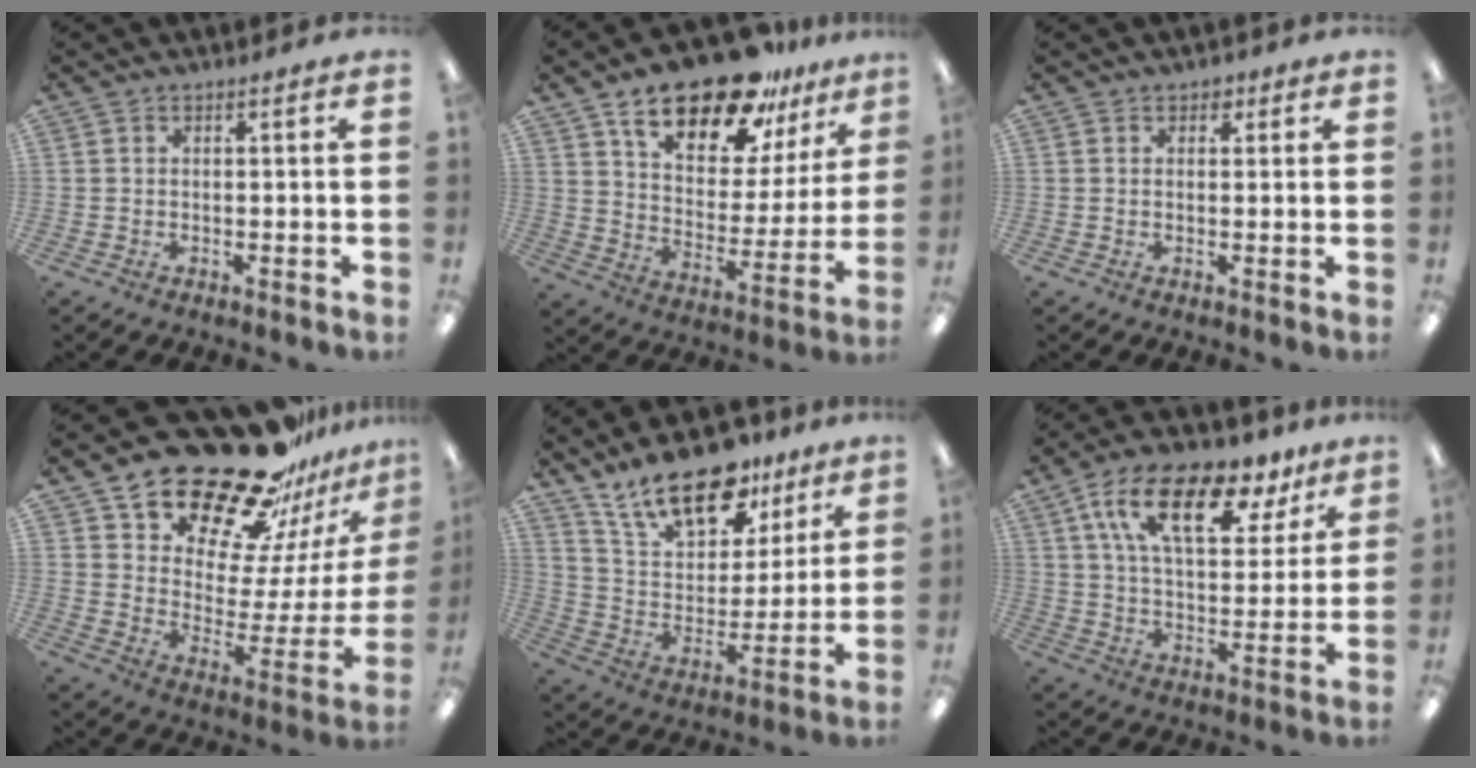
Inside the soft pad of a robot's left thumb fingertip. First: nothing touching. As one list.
[{"total": 20.6, "force": [15.1, 8.6, 10.9], "torque": [-0.172, -0.092, 0.258]}, {"total": 1.8, "force": [1.0, 1.4, 0.7], "torque": [0.002, -0.004, 0.015]}, {"total": 25.6, "force": [21.0, 10.7, 9.9], "torque": [-0.149, -0.154, 0.374]}, {"total": 19.2, "force": [13.4, 9.3, 10.0], "torque": [-0.169, -0.073, 0.237]}, {"total": 19.7, "force": [10.7, 9.3, 13.6], "torque": [-0.227, -0.034, 0.181]}]